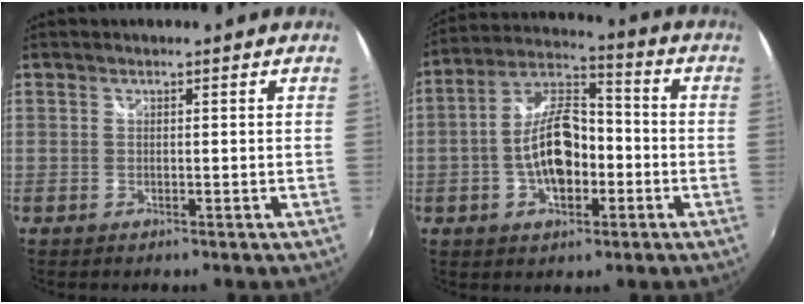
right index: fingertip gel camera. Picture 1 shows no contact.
{"total": 12.4, "force": [-3.1, 6.3, 10.3], "torque": [-0.203, 0.020, -0.053]}